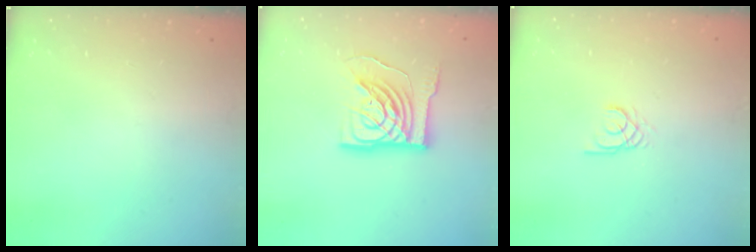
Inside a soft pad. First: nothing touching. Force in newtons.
{"total": 15.9, "press": 15.7, "slide": 1.9}
{"total": 2.0, "press": 2.0, "slide": 0.2}